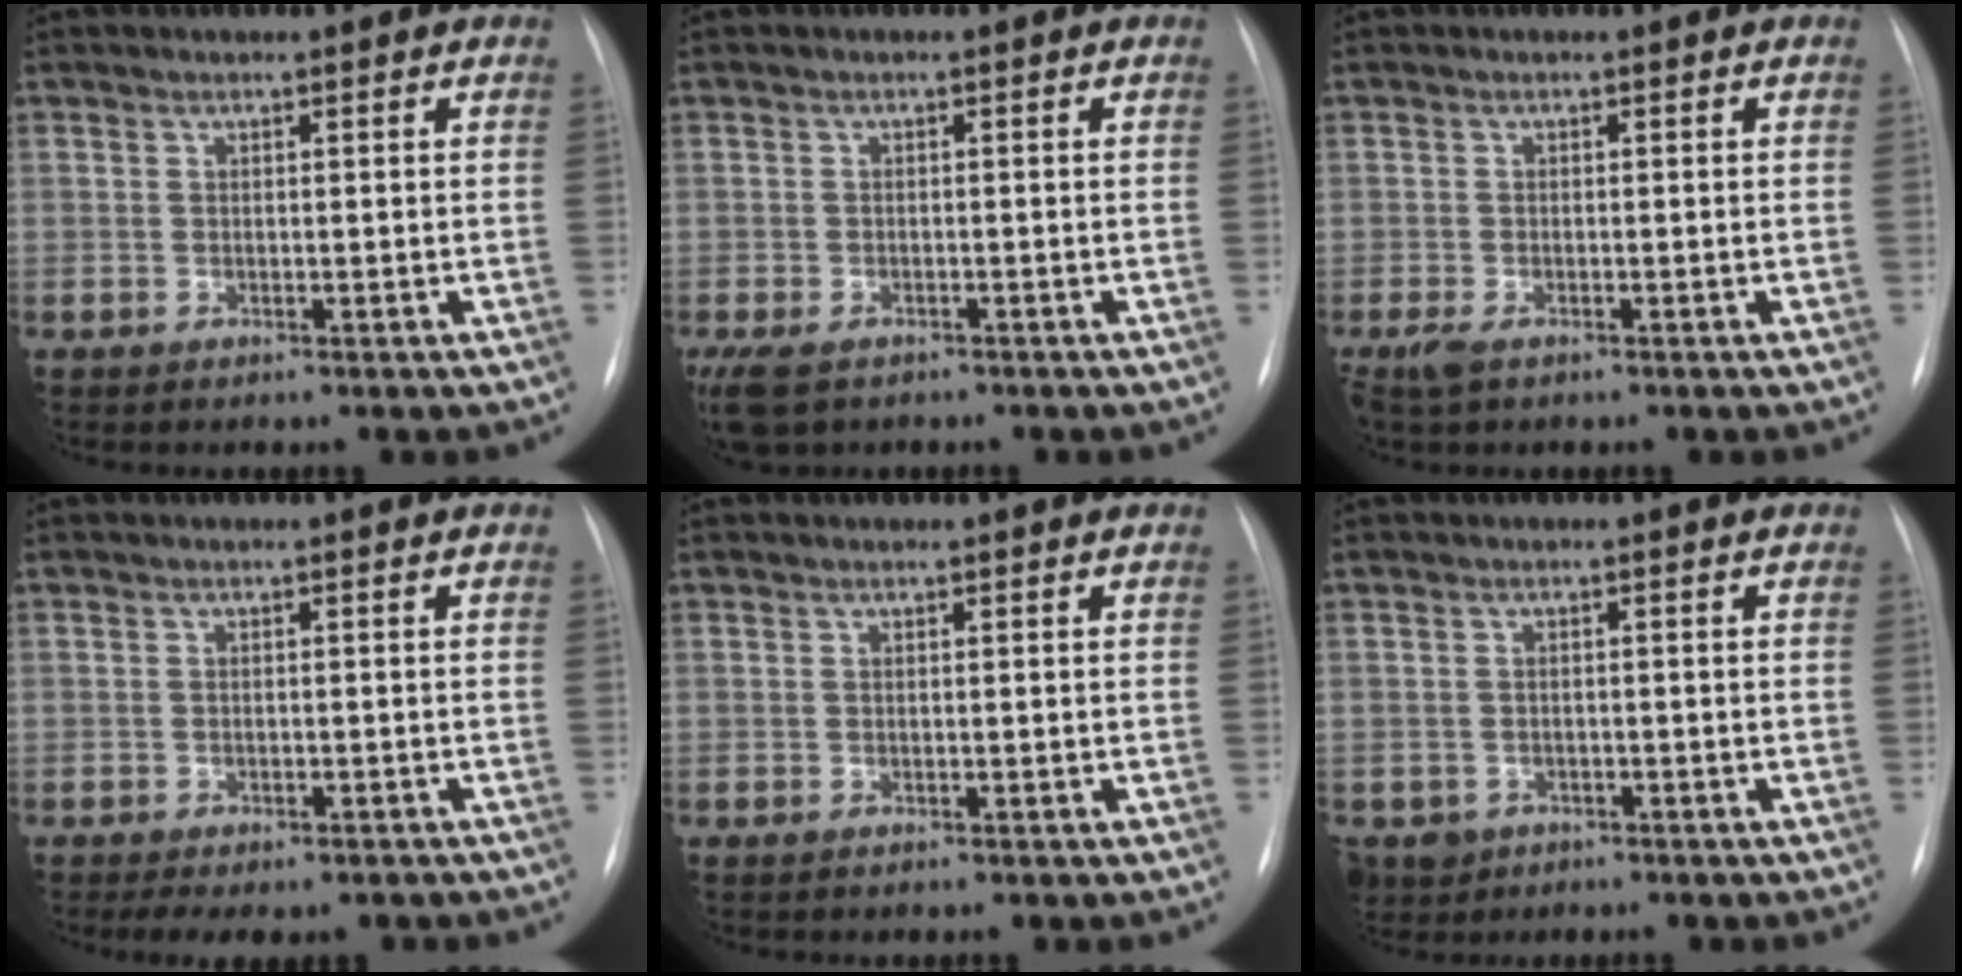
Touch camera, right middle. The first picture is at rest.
{"total": 6.2, "force": [-3.9, 3.7, 3.2], "torque": [-0.074, -0.010, -0.062]}
{"total": 3.0, "force": [-1.9, 1.3, 2.0], "torque": [-0.048, -0.009, -0.029]}
{"total": 7.0, "force": [-5.4, 3.0, 3.1], "torque": [-0.038, 0.005, -0.066]}
{"total": 0.0}
{"total": 4.8, "force": [-2.6, 3.9, 0.6], "torque": [-0.013, 0.004, -0.039]}